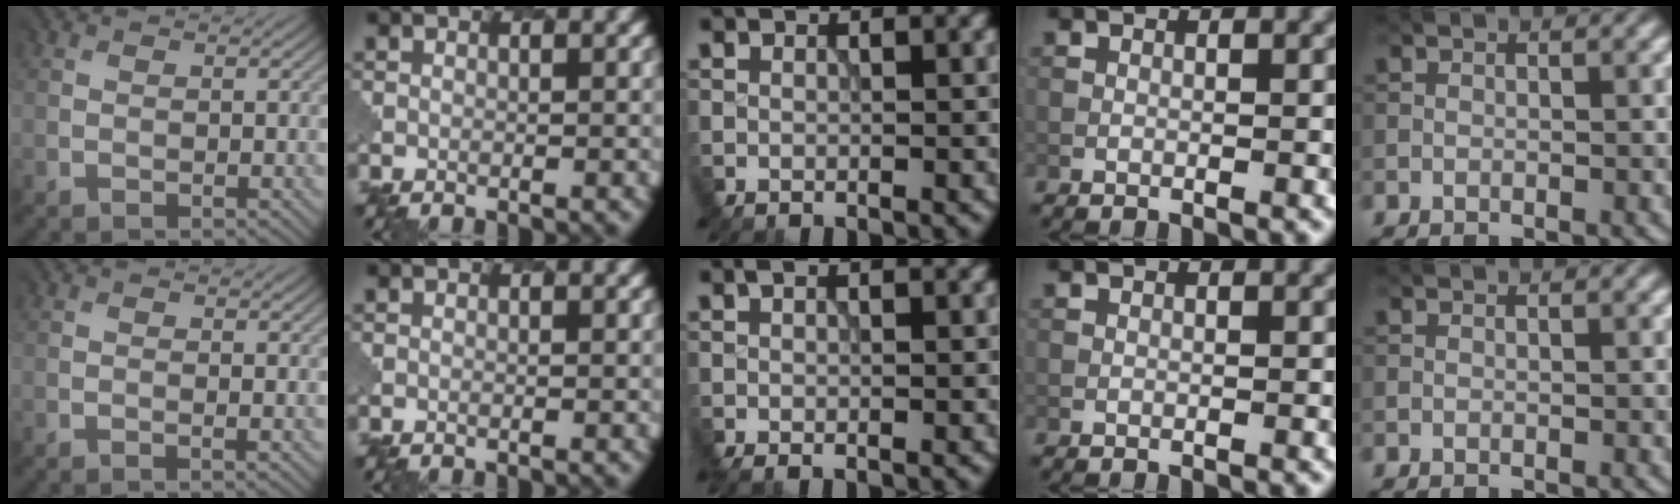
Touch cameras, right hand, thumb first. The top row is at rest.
{"thumb": {"total": 0.8, "force": [0.0, 0.1, 0.8], "torque": [-0.015, -0.002, 0.000]}, "middle": {"total": 1.5, "force": [-0.1, 0.6, 1.3], "torque": [-0.027, -0.003, 0.000]}}